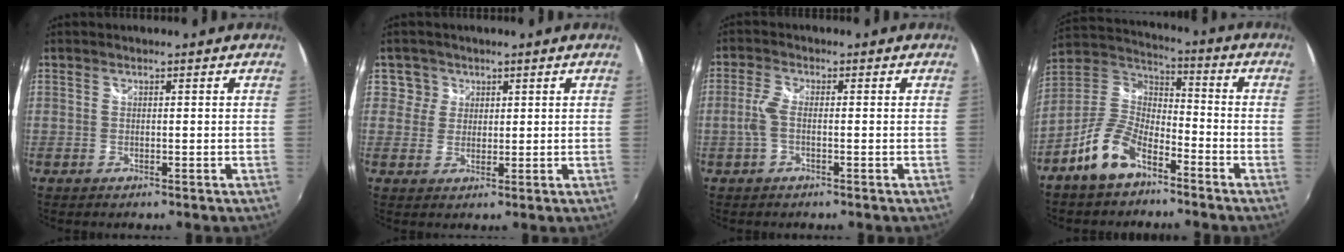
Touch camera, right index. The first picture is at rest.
{"total": 3.6, "force": [1.3, 3.4, 0.1], "torque": [0.020, 0.016, 0.019]}
{"total": 3.4, "force": [-0.7, 1.0, 3.1], "torque": [-0.075, 0.004, -0.014]}
{"total": 11.9, "force": [-7.1, 6.1, 7.3], "torque": [-0.163, 0.013, -0.139]}